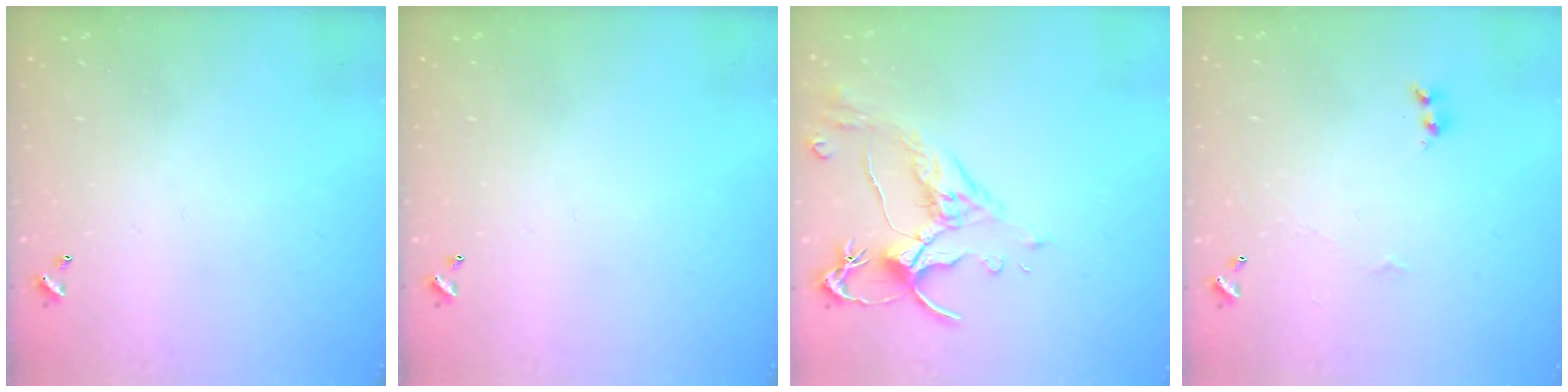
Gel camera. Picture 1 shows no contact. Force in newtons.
{"total": 0.0}
{"total": 2.6, "press": 2.2, "slide": 1.3}
{"total": 1.6, "press": 1.6, "slide": 0.2}